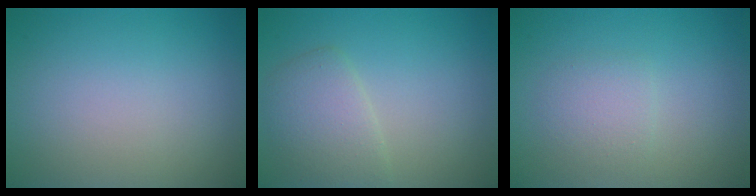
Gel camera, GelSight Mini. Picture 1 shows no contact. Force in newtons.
{"total": 3.2, "press": 3.2, "slide": 0.2}
{"total": 1.9, "press": 1.9, "slide": 0.0}